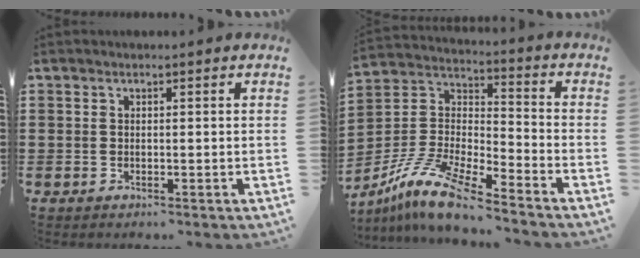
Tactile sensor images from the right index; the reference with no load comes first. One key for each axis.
{"total": 11.8, "fx": -10.0, "fy": 1.5, "fz": 6.1, "tx": -0.149, "ty": 0.009, "tz": -0.207}